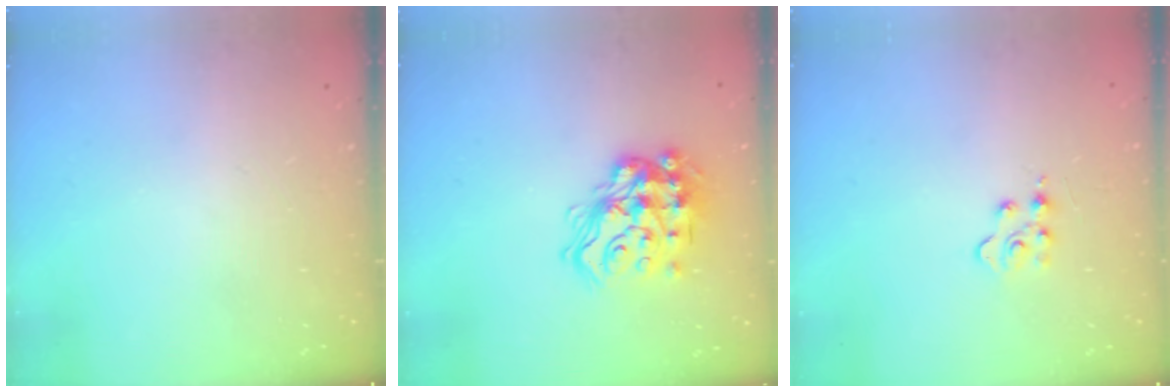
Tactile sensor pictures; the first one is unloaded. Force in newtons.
{"total": 17.6, "press": 17.5, "slide": 1.9}
{"total": 3.2, "press": 3.1, "slide": 0.6}